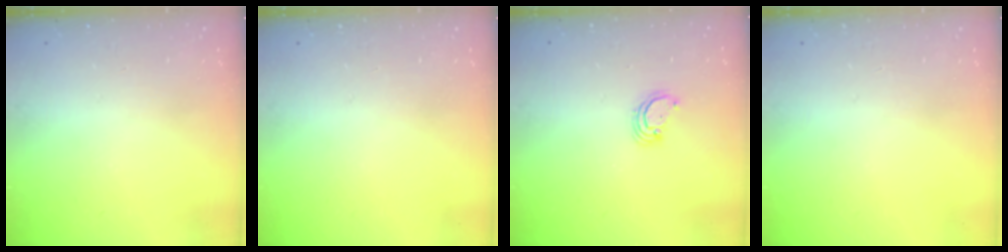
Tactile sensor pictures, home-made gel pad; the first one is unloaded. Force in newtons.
{"total": 0.0}
{"total": 3.1, "press": 3.1, "slide": 0.3}
{"total": 0.0}